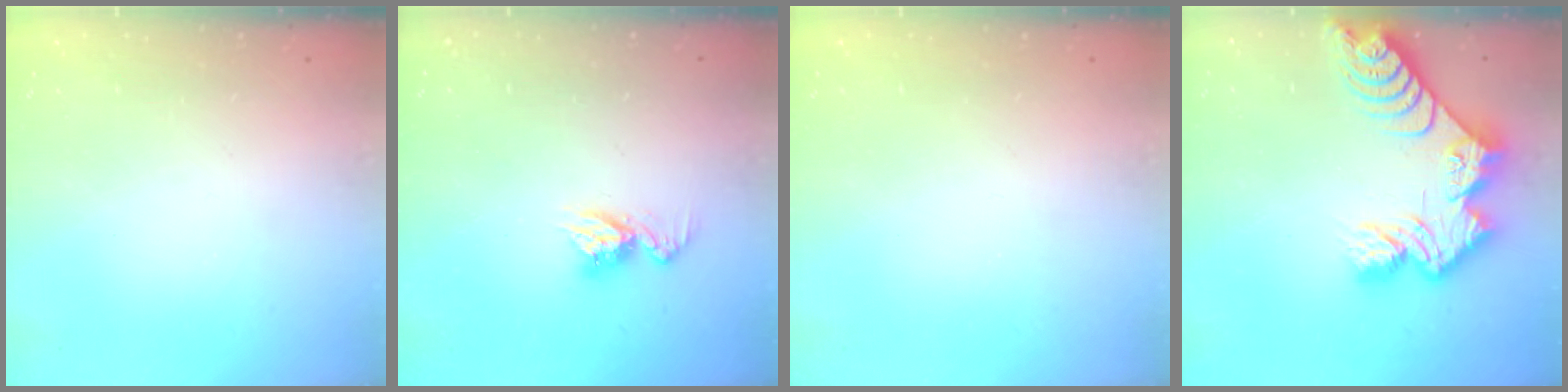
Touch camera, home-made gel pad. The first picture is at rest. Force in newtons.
{"total": 9.6, "press": 9.6, "slide": 0.8}
{"total": 0.0}
{"total": 14.5, "press": 14.4, "slide": 1.1}